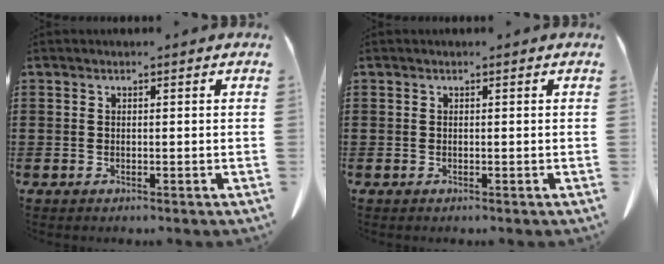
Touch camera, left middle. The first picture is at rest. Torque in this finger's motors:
{"motor_torque": [0.00, 0.00, 0.00, 0.00]}